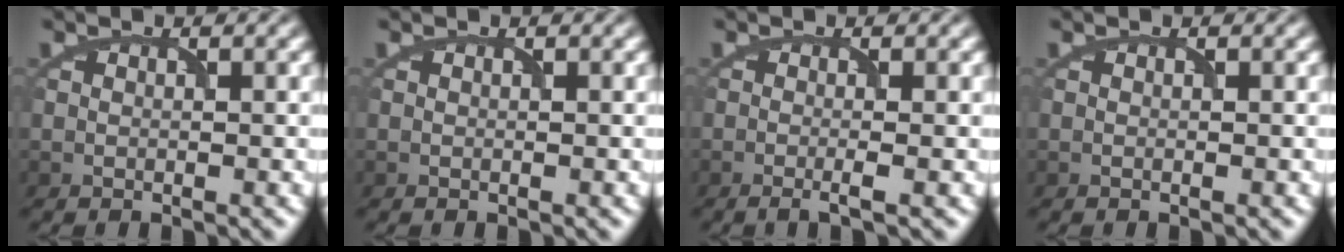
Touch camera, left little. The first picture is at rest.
{"total": 0.0}
{"total": 1.7, "force": [-0.5, 0.3, 1.6], "torque": [-0.025, -0.004, -0.013]}
{"total": 0.0}